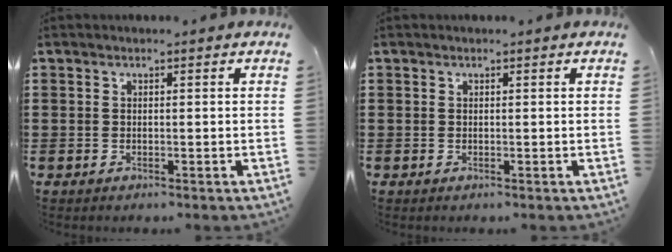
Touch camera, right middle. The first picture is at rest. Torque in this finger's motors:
{"motor_torque": [0.34, 0.27, 0.05, 0.01]}